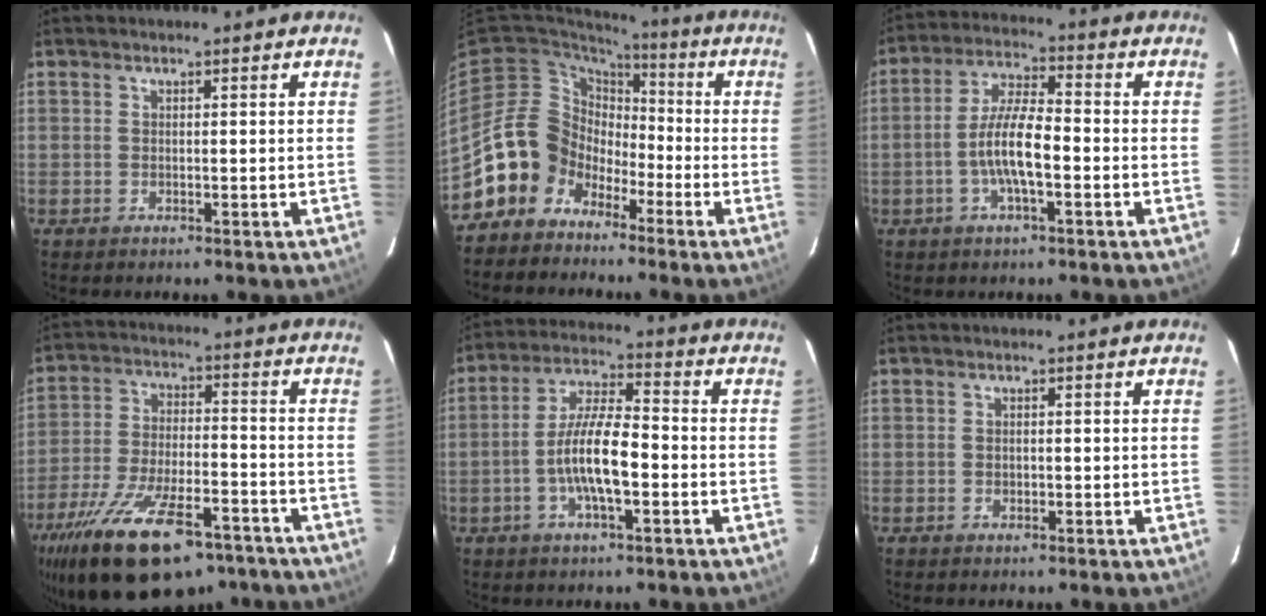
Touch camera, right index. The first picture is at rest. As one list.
[{"total": 12.8, "force": [-8.1, 9.1, 4.2], "torque": [-0.080, 0.034, -0.173]}, {"total": 8.8, "force": [-2.5, 2.2, 8.2], "torque": [-0.164, 0.004, -0.047]}, {"total": 23.6, "force": [-16.2, 9.4, 14.4], "torque": [-0.277, -0.034, -0.249]}, {"total": 10.3, "force": [-2.8, 2.7, 9.5], "torque": [-0.189, 0.003, -0.053]}, {"total": 0.7, "force": [-0.1, 0.6, 0.3], "torque": [-0.004, 0.000, 0.000]}]